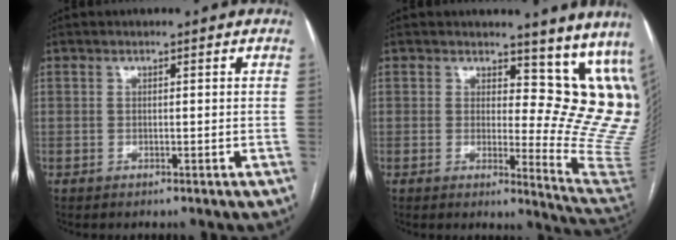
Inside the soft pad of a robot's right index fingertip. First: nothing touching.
{"total": 12.9, "force": [10.5, 4.6, 6.0], "torque": [-0.048, -0.056, 0.096]}